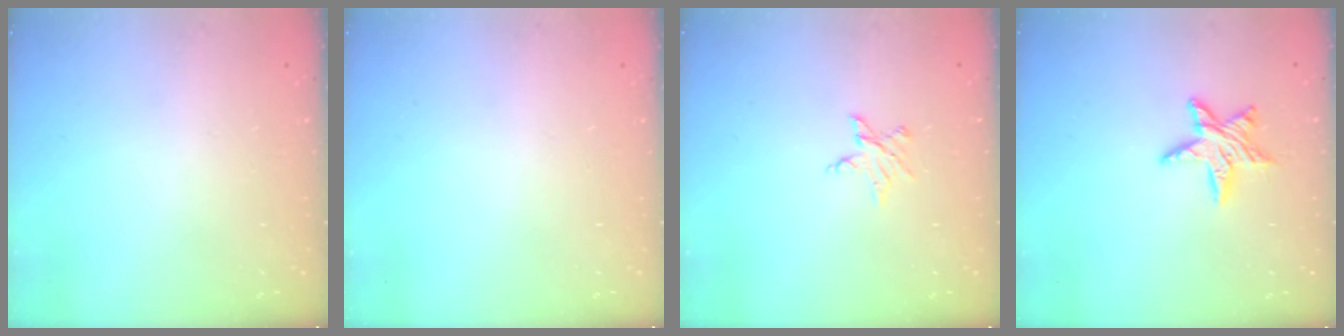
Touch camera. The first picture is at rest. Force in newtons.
{"total": 0.0}
{"total": 4.1, "press": 4.1, "slide": 0.4}
{"total": 9.1, "press": 9.1, "slide": 0.5}